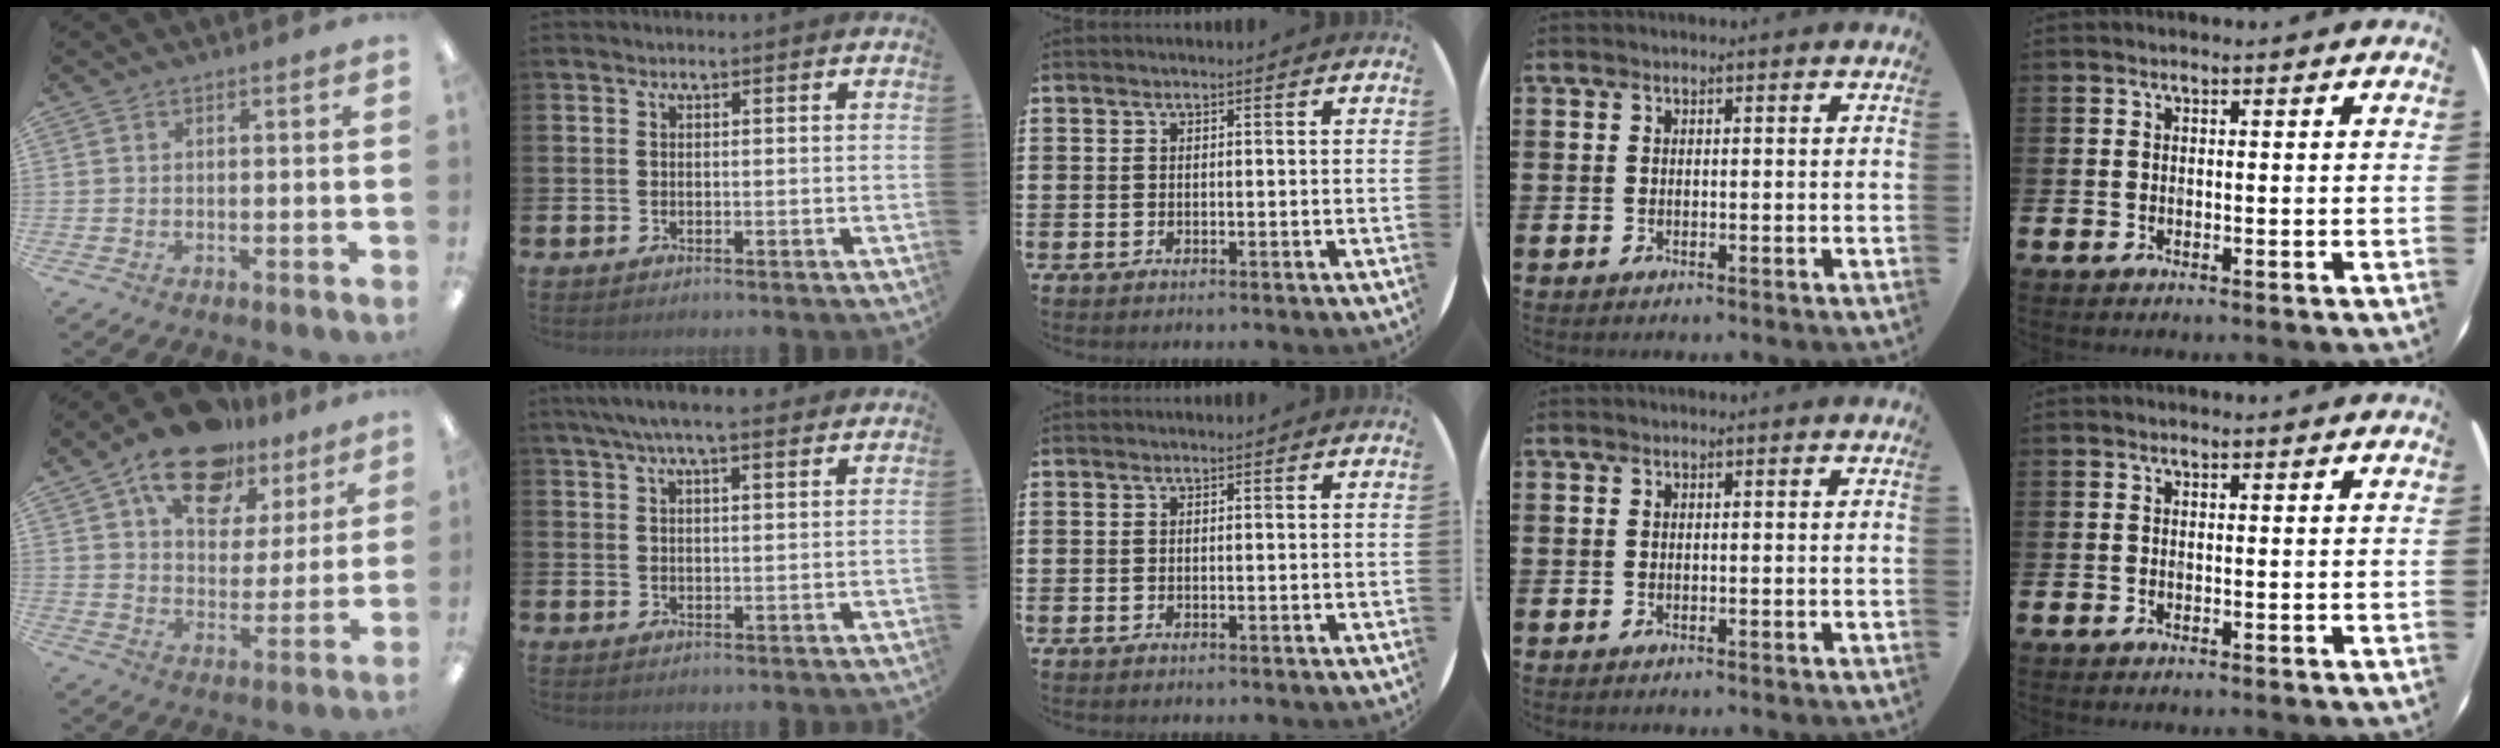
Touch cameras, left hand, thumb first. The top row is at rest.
{"thumb": {"total": 16.6, "force": [11.8, 8.8, 7.7], "torque": [-0.123, -0.065, 0.208]}, "index": {"total": 5.8, "force": [4.9, 1.0, 2.9], "torque": [-0.066, -0.005, 0.087]}}